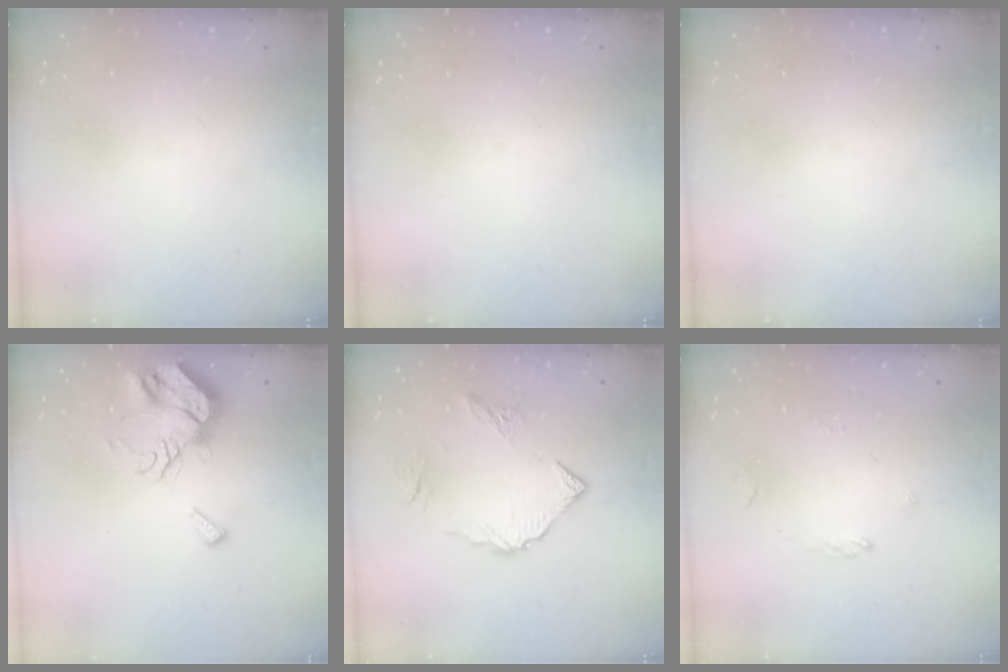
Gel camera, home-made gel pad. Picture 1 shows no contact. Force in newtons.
{"total": 0.0}
{"total": 0.0}
{"total": 10.0, "press": 9.9, "slide": 0.8}
{"total": 9.4, "press": 9.3, "slide": 1.1}
{"total": 1.1, "press": 0.9, "slide": 0.5}